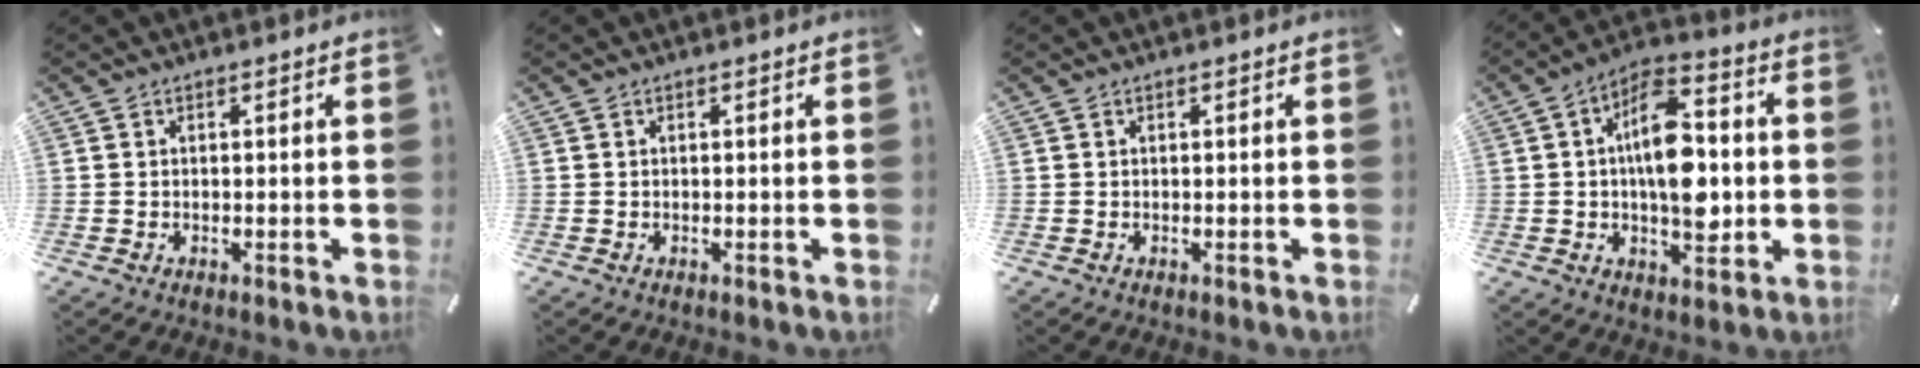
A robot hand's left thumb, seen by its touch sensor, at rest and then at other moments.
{"total": 0.0}
{"total": 0.0}
{"total": 16.0, "force": [0.3, 9.4, 12.9], "torque": [-0.202, -0.006, 0.004]}